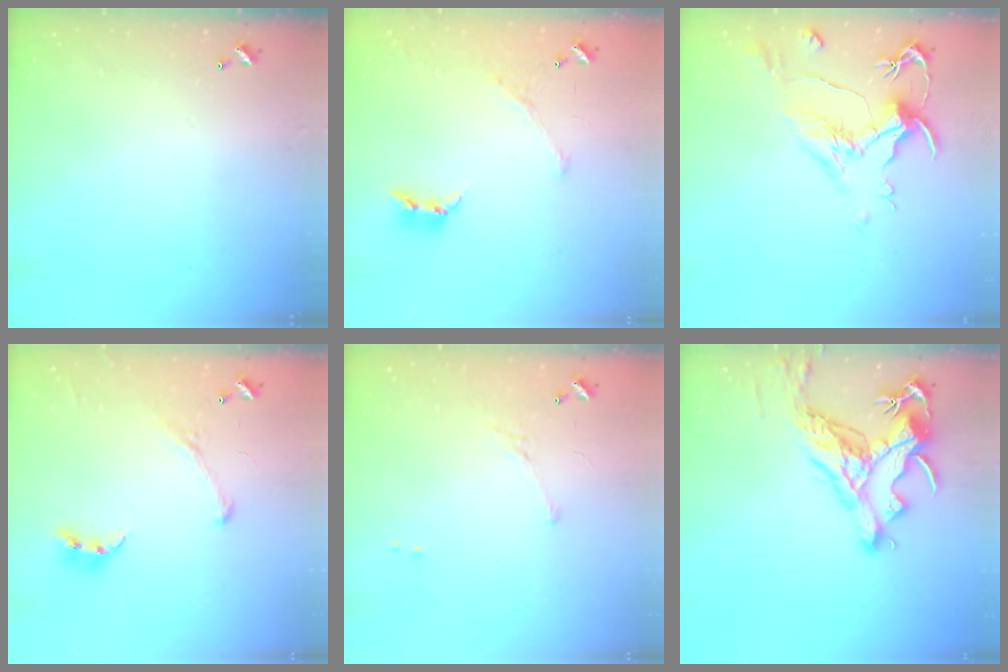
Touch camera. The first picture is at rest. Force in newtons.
{"total": 2.3, "press": 2.0, "slide": 1.0}
{"total": 1.6, "press": 0.8, "slide": 1.5}
{"total": 1.6, "press": 1.4, "slide": 0.8}
{"total": 5.9, "press": 5.9, "slide": 0.8}
{"total": 9.9, "press": 9.7, "slide": 1.9}